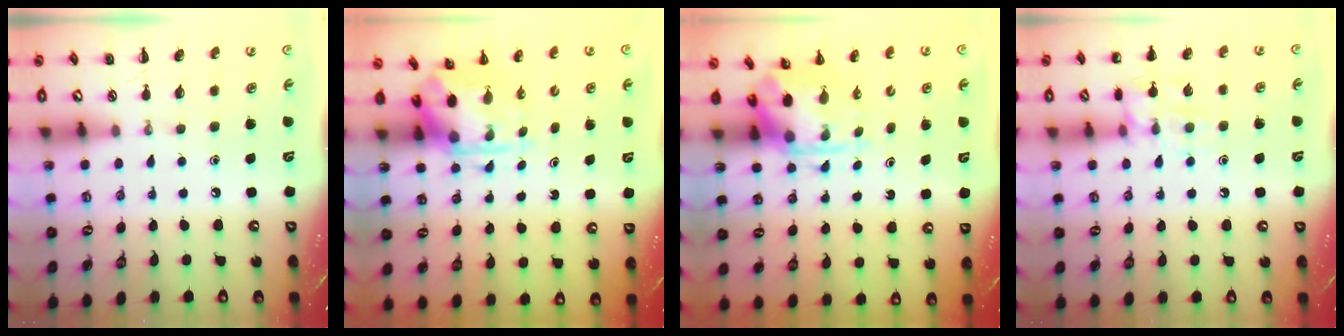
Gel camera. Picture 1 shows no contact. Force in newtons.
{"total": 3.7, "press": 3.6, "slide": 0.9}
{"total": 3.7, "press": 3.6, "slide": 0.9}
{"total": 11.0, "press": 11.0, "slide": 0.6}